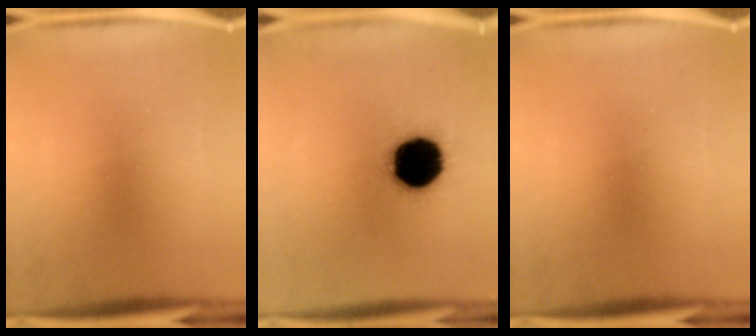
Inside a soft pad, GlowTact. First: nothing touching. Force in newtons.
{"total": 19.6}
{"total": 0.0}